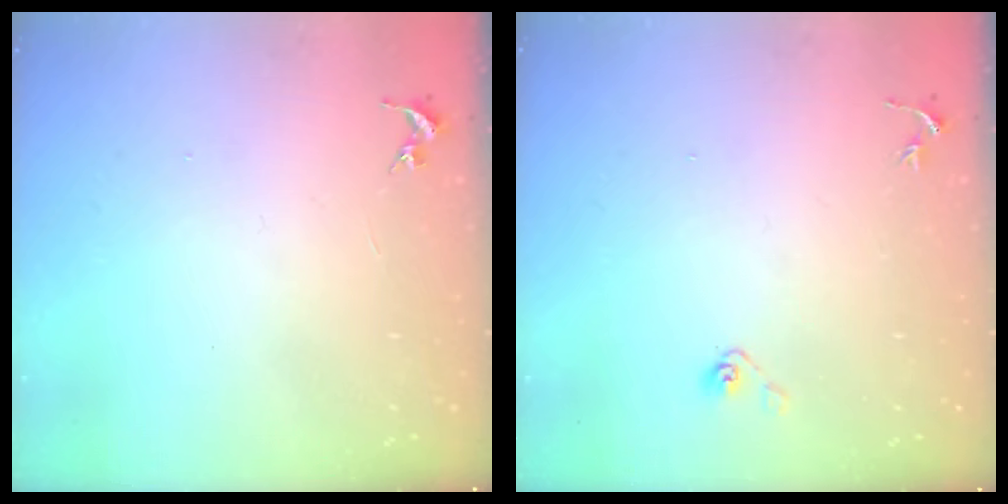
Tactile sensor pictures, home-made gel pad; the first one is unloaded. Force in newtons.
{"total": 4.0, "press": 3.3, "slide": 2.2}